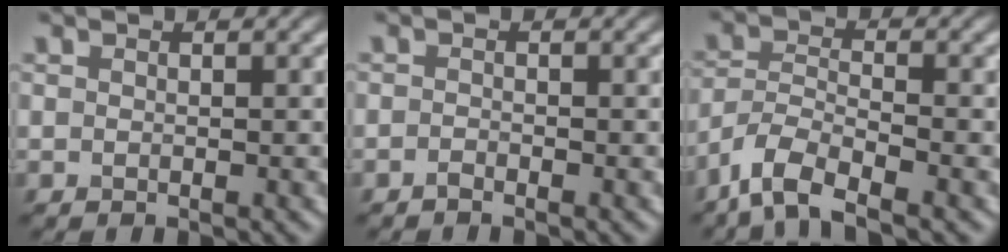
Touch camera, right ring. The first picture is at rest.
{"total": 0.6, "force": [-0.5, 0.2, 0.2], "torque": [-0.001, 0.000, -0.012]}
{"total": 5.4, "force": [-3.9, 1.7, 3.3], "torque": [-0.063, -0.004, -0.083]}